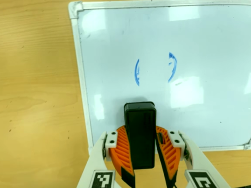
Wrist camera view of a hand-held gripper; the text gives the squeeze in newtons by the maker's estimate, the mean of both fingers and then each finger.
{"total": 11.4, "left": 10.2, "right": 12.5}